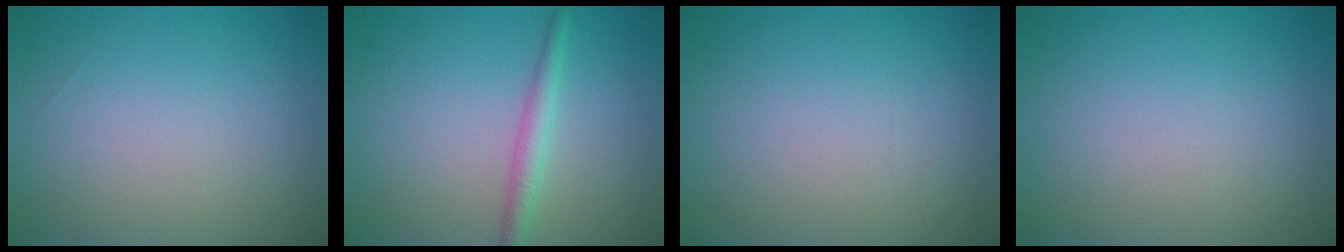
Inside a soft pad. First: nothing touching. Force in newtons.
{"total": 2.1, "press": 2.1, "slide": 0.0}
{"total": 0.0}
{"total": 0.0}